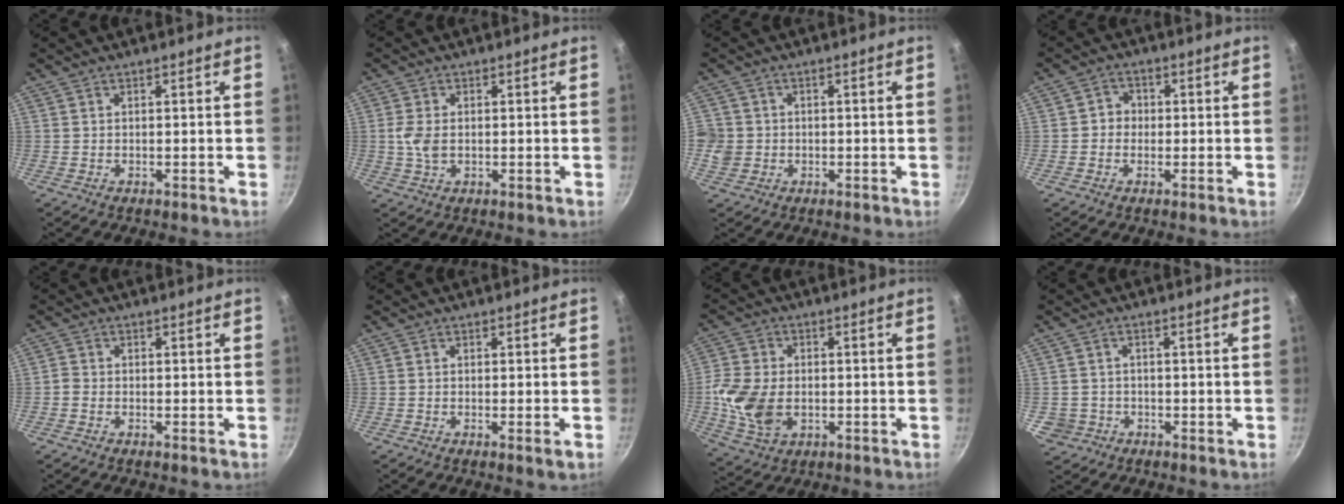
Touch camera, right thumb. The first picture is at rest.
{"total": 4.0, "force": [0.1, 2.4, 3.2], "torque": [-0.071, 0.001, 0.001]}
{"total": 5.0, "force": [-0.5, 4.7, 1.5], "torque": [-0.021, 0.010, -0.010]}
{"total": 3.3, "force": [-0.3, 3.1, 1.1], "torque": [0.006, 0.010, -0.013]}
{"total": 1.3, "force": [-0.7, 0.8, 0.7], "torque": [-0.020, 0.005, -0.021]}
{"total": 1.5, "force": [-0.4, 0.1, 1.4], "torque": [-0.028, -0.004, -0.010]}
{"total": 11.6, "force": [-1.4, 8.1, 8.1], "torque": [-0.159, 0.002, -0.025]}
{"total": 4.2, "force": [-1.1, 3.9, 1.1], "torque": [-0.009, 0.021, -0.008]}